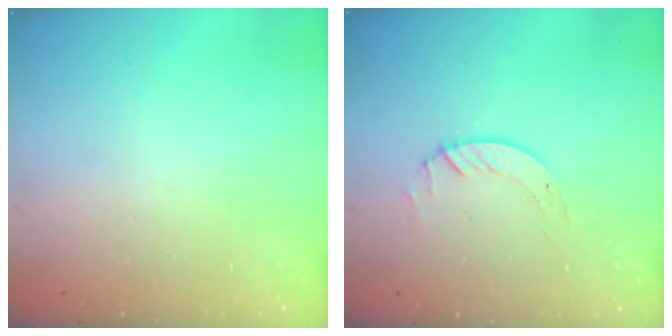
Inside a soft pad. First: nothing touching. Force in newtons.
{"total": 2.0, "press": 2.0, "slide": 0.2}